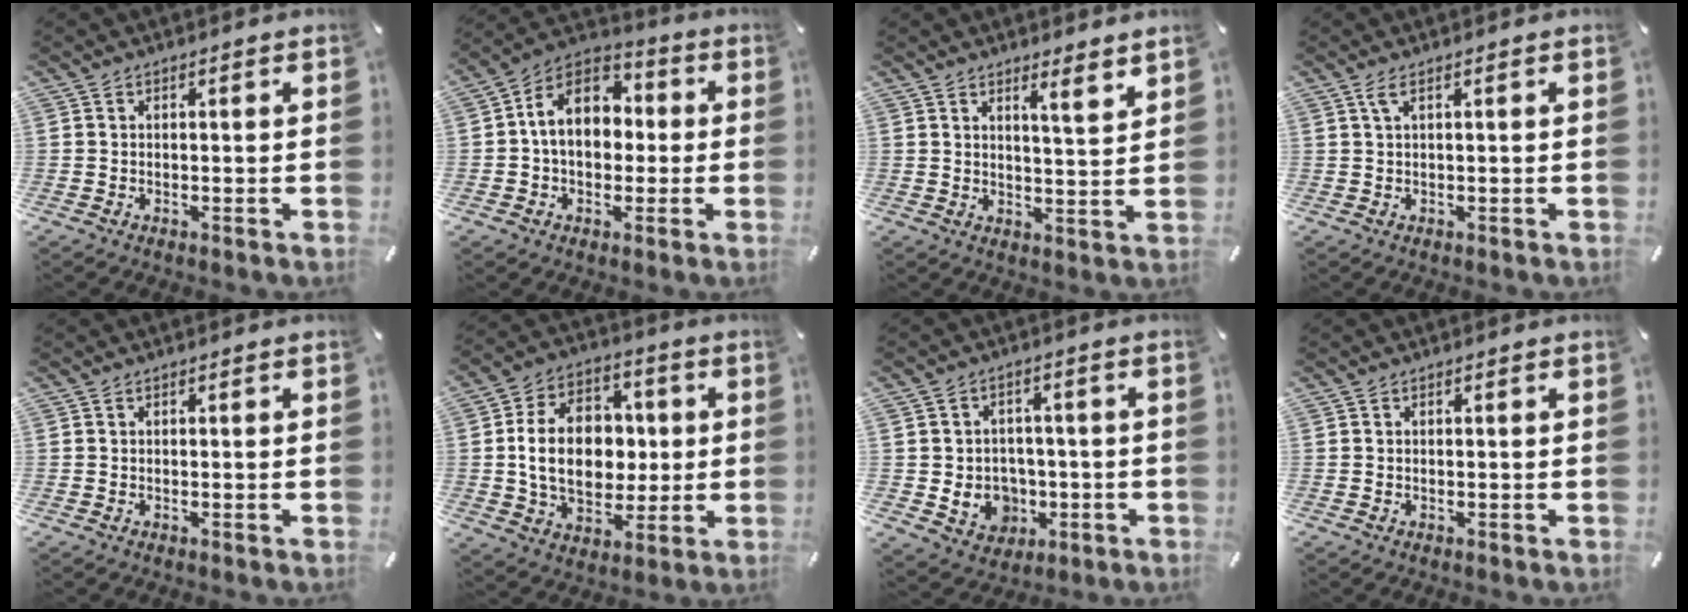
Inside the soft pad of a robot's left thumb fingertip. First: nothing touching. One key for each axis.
{"total": 11.4, "fx": 0.4, "fy": 9.2, "fz": 6.8, "tx": -0.130, "ty": 0.007, "tz": 0.004}
{"total": 4.6, "fx": 3.8, "fy": -0.1, "fz": 2.6, "tx": -0.035, "ty": -0.033, "tz": 0.060}
{"total": 1.9, "fx": 0.7, "fy": 0.2, "fz": 1.8, "tx": -0.037, "ty": 0.002, "tz": 0.010}
{"total": 0.0}
{"total": 16.7, "fx": 0.4, "fy": 12.7, "fz": 10.9, "tx": -0.208, "ty": 0.015, "tz": 0.010}
{"total": 8.3, "fx": -1.4, "fy": 7.7, "fz": 2.8, "tx": -0.064, "ty": 0.005, "tz": -0.018}
{"total": 0.0}